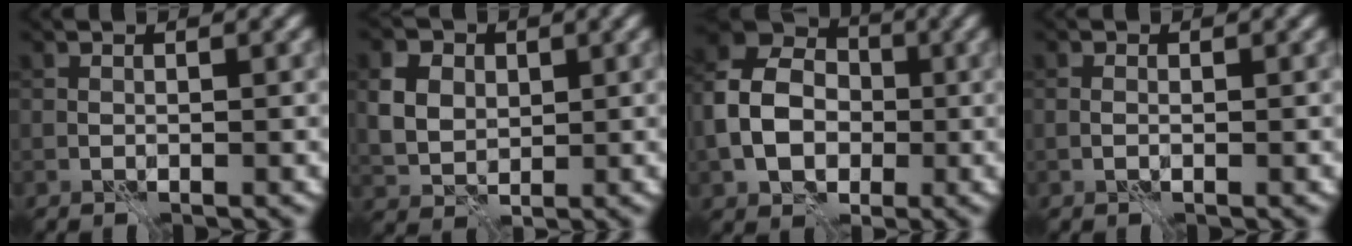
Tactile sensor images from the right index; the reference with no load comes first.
{"total": 5.4, "force": [1.6, 4.2, 3.0], "torque": [-0.074, 0.013, 0.021]}
{"total": 8.1, "force": [-1.4, 6.3, 4.9], "torque": [-0.108, 0.002, -0.033]}
{"total": 0.8, "force": [-0.2, 0.5, 0.6], "torque": [-0.016, 0.001, -0.005]}